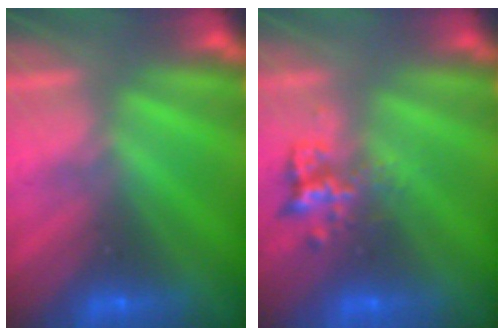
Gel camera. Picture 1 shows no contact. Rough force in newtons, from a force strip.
{"total": 2.3}